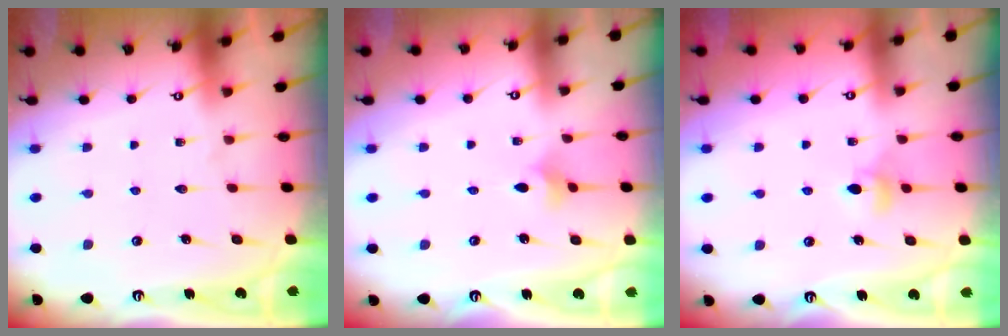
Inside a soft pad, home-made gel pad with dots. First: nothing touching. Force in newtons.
{"total": 2.9, "press": 2.8, "slide": 0.7}
{"total": 5.4, "press": 5.3, "slide": 1.0}